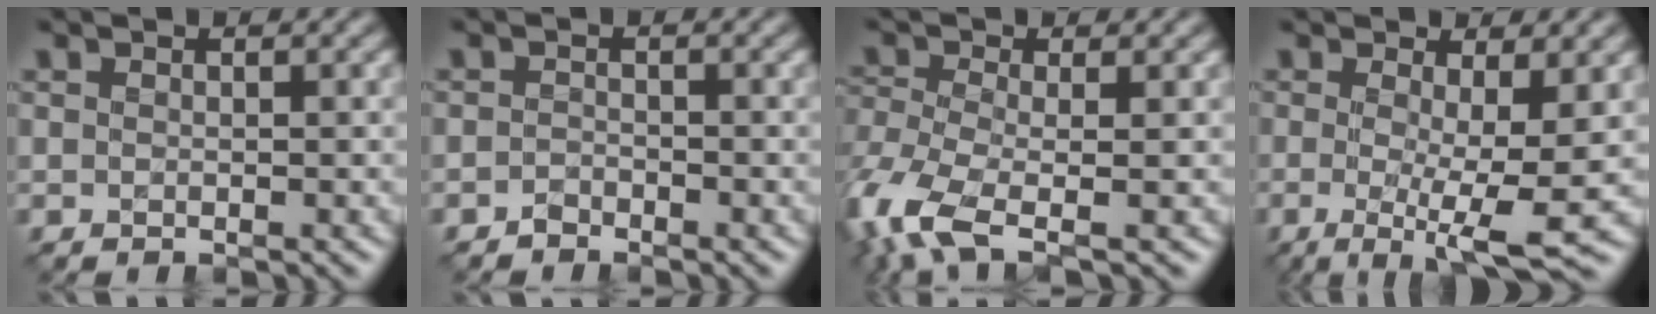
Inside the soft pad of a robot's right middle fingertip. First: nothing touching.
{"total": 0.9, "force": [-0.8, 0.3, 0.1], "torque": [0.000, 0.001, -0.017]}
{"total": 7.4, "force": [-4.0, 3.0, 5.5], "torque": [-0.128, -0.018, -0.083]}
{"total": 6.4, "force": [-0.6, 1.2, 6.2], "torque": [-0.099, -0.015, -0.009]}